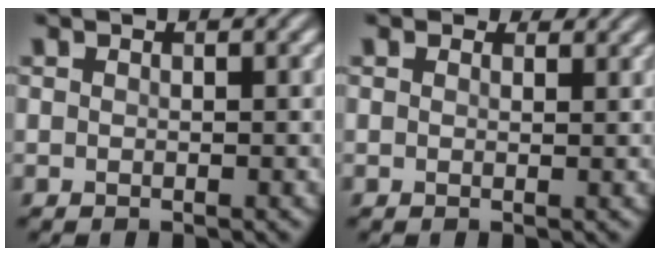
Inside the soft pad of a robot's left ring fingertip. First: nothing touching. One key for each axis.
{"total": 1.3, "fx": 1.1, "fy": 0.6, "fz": 0.4, "tx": -0.009, "ty": -0.006, "tz": 0.008}